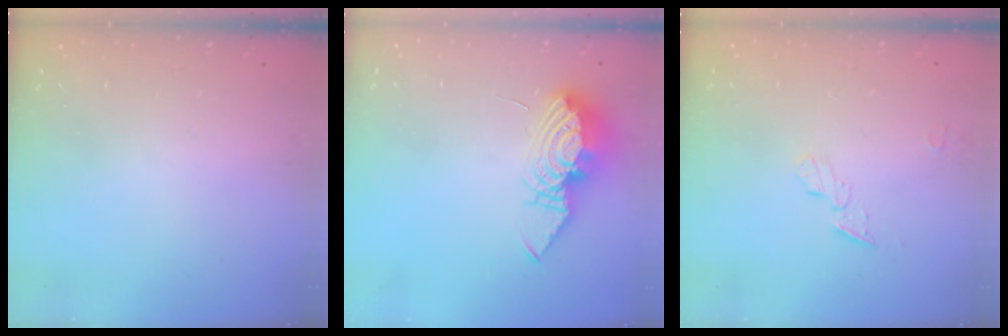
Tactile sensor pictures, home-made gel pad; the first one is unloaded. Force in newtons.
{"total": 11.2, "press": 11.1, "slide": 1.0}
{"total": 5.2, "press": 5.2, "slide": 0.3}